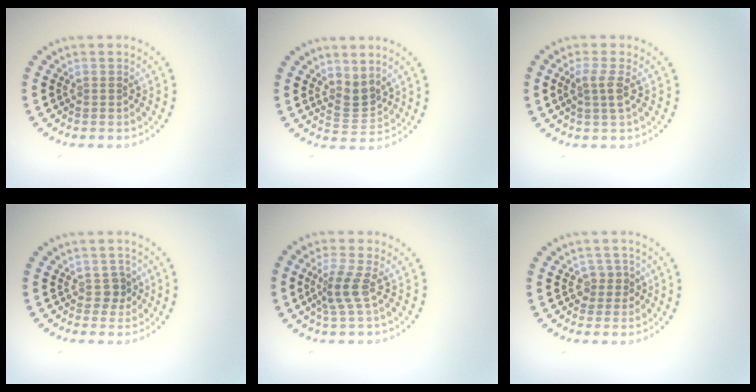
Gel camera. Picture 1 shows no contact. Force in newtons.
{"total": 2.2, "press": 1.5, "slide": 1.6}
{"total": 1.9, "press": 1.6, "slide": 1.0}
{"total": 1.3, "press": 1.0, "slide": 0.8}
{"total": 2.4, "press": 1.8, "slide": 1.7}
{"total": 1.5, "press": 1.1, "slide": 1.0}